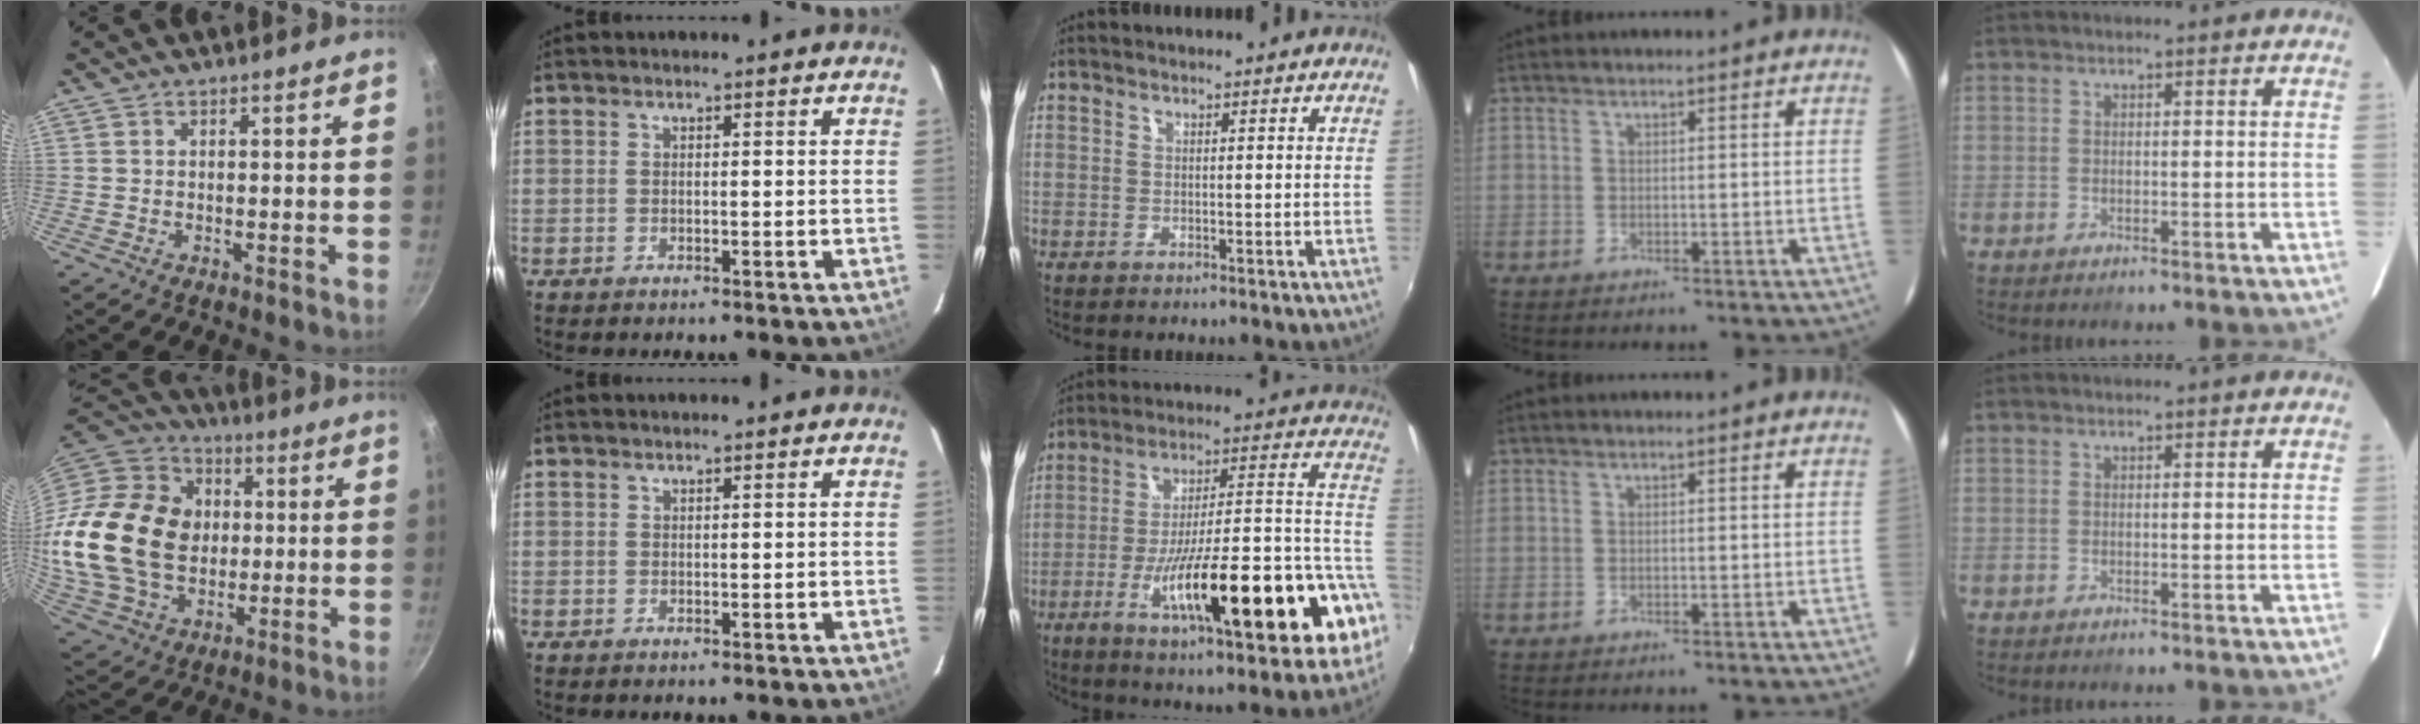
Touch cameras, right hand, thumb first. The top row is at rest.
{"thumb": {"total": 30.1, "force": [1.4, 22.8, 19.6], "torque": [-0.379, 0.022, 0.034]}, "middle": {"total": 27.9, "force": [-8.7, 5.5, 26.0], "torque": [-0.387, -0.019, -0.133]}}